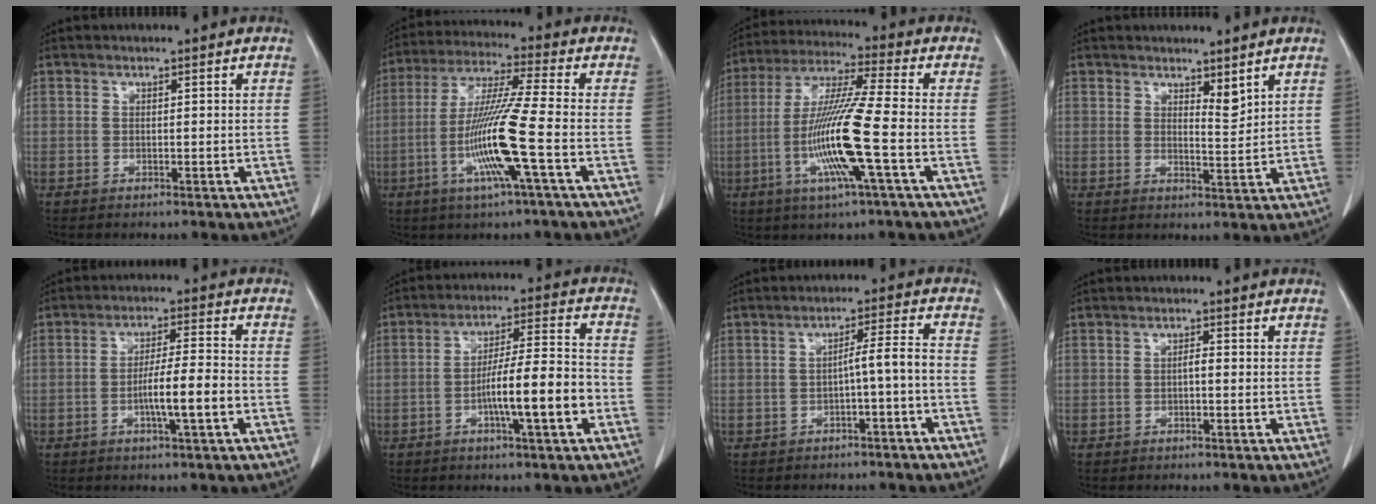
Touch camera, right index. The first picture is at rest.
{"total": 13.0, "force": [-3.7, -1.1, 12.4], "torque": [-0.248, -0.013, -0.079]}
{"total": 14.1, "force": [-3.7, -0.5, 13.6], "torque": [-0.277, -0.011, -0.078]}
{"total": 2.7, "force": [2.2, 0.6, 1.6], "torque": [-0.028, -0.015, 0.041]}
{"total": 7.1, "force": [-2.3, 0.2, 6.7], "torque": [-0.118, 0.003, -0.040]}
{"total": 11.0, "force": [-3.6, 0.7, 10.4], "torque": [-0.175, 0.010, -0.058]}
{"total": 4.4, "force": [-1.8, -0.2, 4.0], "torque": [-0.059, 0.016, -0.026]}
{"total": 1.1, "force": [-0.2, 0.3, 1.0], "torque": [-0.018, 0.003, -0.005]}